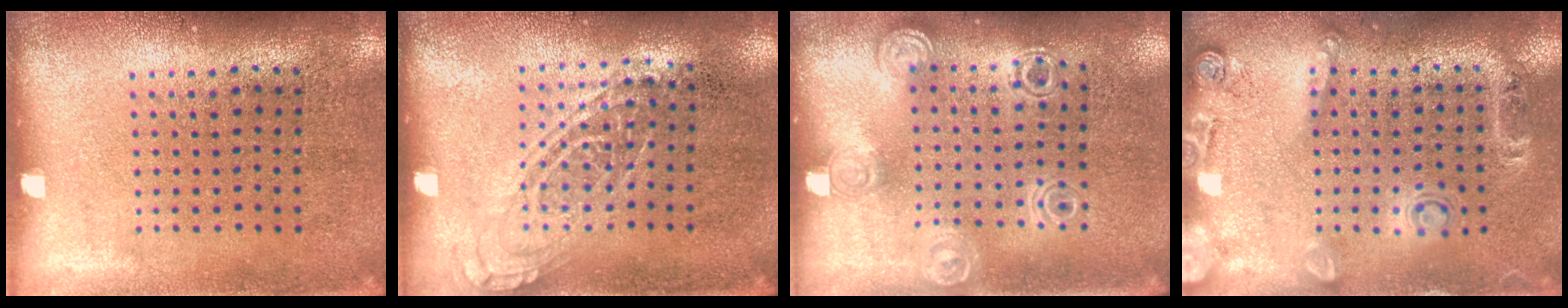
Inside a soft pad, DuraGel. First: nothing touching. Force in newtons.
{"total": 1.3, "press": 1.2, "slide": 0.6}
{"total": 1.3, "press": 1.2, "slide": 0.3}
{"total": 1.6, "press": 1.2, "slide": 1.1}